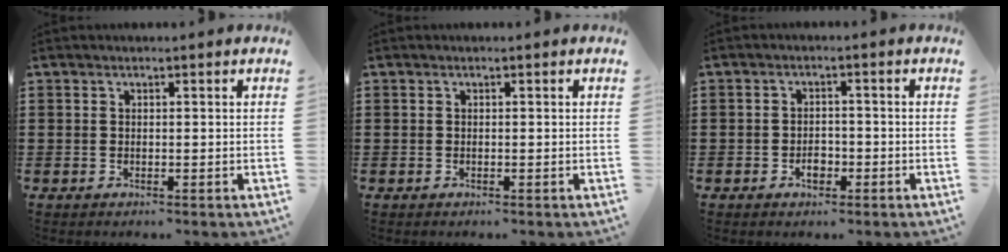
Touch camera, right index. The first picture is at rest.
{"total": 0.0}
{"total": 2.3, "force": [-1.1, 1.2, 1.6], "torque": [-0.025, -0.006, -0.020]}